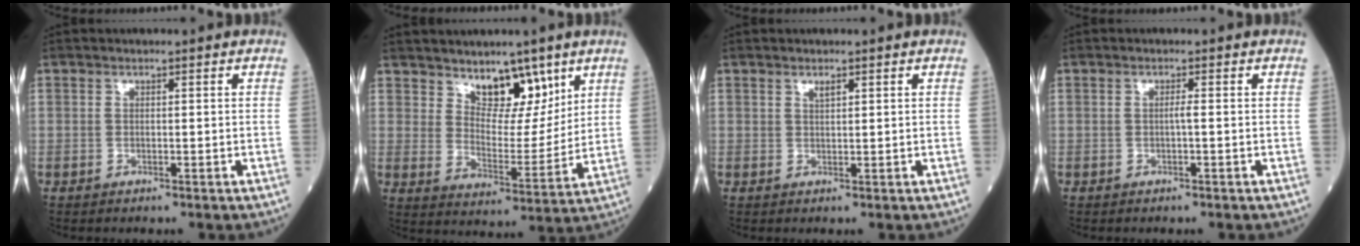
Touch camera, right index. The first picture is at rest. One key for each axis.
{"total": 8.5, "fx": 5.9, "fy": 3.7, "fz": 4.8, "tx": -0.067, "ty": -0.010, "tz": 0.106}
{"total": 1.1, "fx": 0.8, "fy": 0.3, "fz": 0.8, "tx": -0.016, "ty": -0.001, "tz": 0.016}
{"total": 0.8, "fx": -0.2, "fy": -0.1, "fz": 0.8, "tx": -0.013, "ty": 0.001, "tz": -0.004}